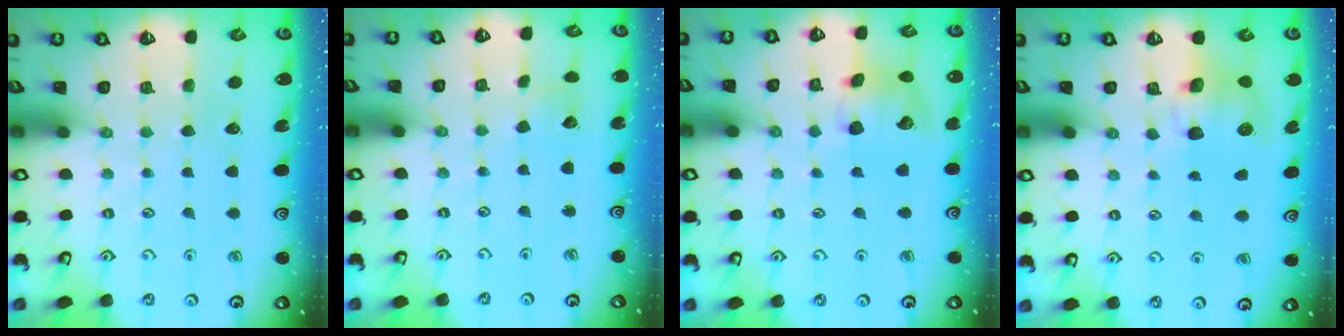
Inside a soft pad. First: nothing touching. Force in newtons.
{"total": 3.5, "press": 3.5, "slide": 0.4}
{"total": 13.3, "press": 13.2, "slide": 2.1}
{"total": 8.1, "press": 8.0, "slide": 1.1}